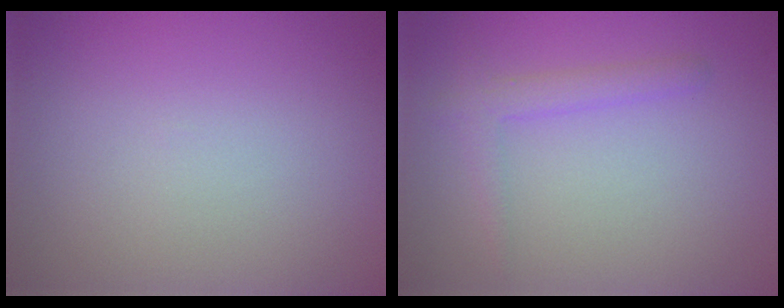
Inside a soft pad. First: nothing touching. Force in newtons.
{"total": 1.9, "press": 1.9, "slide": 0.1}